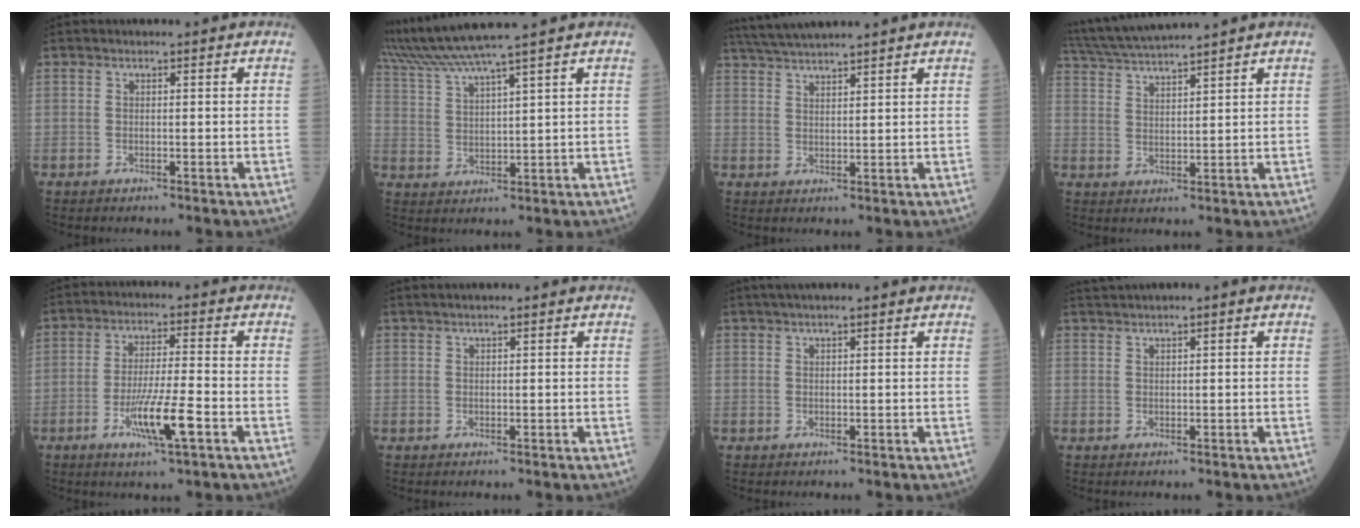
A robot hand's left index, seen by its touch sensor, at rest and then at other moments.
{"total": 9.3, "force": [8.1, -2.3, 4.0], "torque": [-0.082, 0.014, 0.158]}
{"total": 7.7, "force": [7.1, -0.8, 3.1], "torque": [-0.061, 0.033, 0.122]}
{"total": 9.1, "force": [8.4, -1.4, 3.3], "torque": [-0.066, 0.021, 0.154]}
{"total": 7.9, "force": [-3.3, 0.2, 7.2], "torque": [-0.139, -0.013, -0.060]}
{"total": 2.4, "force": [1.9, 0.0, 1.3], "torque": [-0.016, 0.026, 0.033]}
{"total": 4.5, "force": [3.7, 0.0, 2.6], "torque": [-0.036, 0.034, 0.057]}
{"total": 1.4, "force": [1.0, -0.1, 0.9], "torque": [-0.022, 0.016, 0.025]}